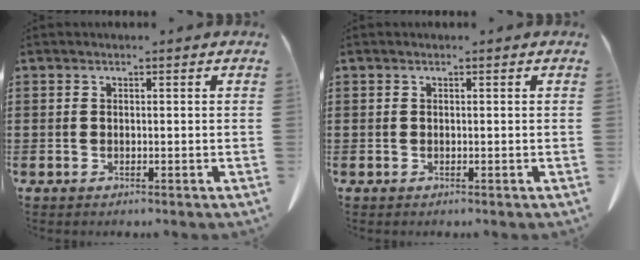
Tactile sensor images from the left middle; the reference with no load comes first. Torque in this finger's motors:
{"motor_torque": [-0.01, 0.01, 0.00, -0.01]}